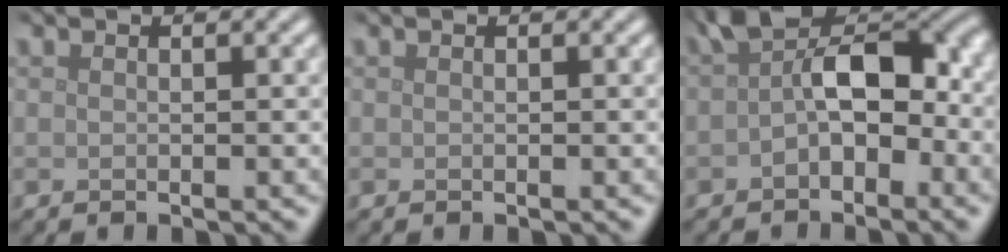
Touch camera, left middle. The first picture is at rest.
{"total": 0.0}
{"total": 6.7, "force": [0.0, 4.0, 5.4], "torque": [-0.074, 0.018, -0.008]}